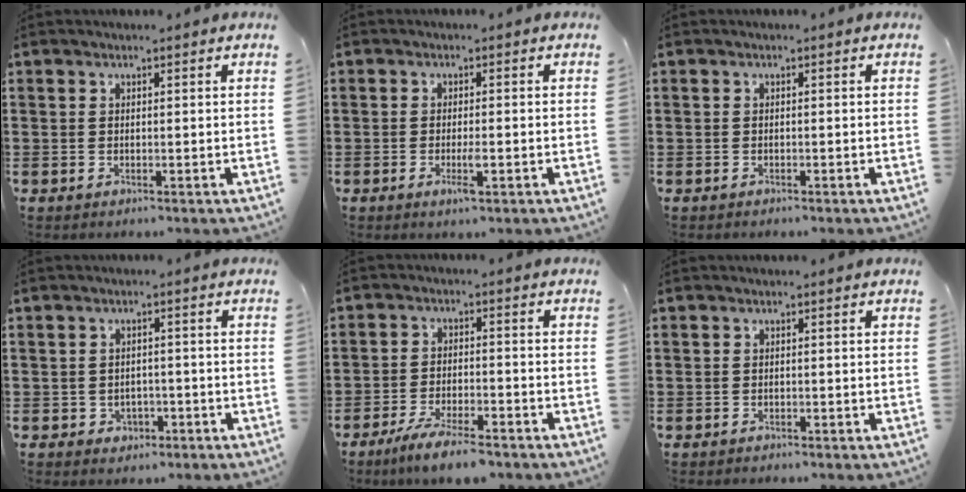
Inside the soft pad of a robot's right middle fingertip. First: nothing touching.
{"total": 2.7, "force": [-1.0, 0.6, 2.5], "torque": [-0.049, -0.003, -0.020]}
{"total": 0.6, "force": [-0.5, 0.1, 0.0], "torque": [-0.001, 0.001, -0.012]}
{"total": 1.7, "force": [-1.1, 1.2, 0.3], "torque": [-0.013, 0.002, -0.028]}
{"total": 6.0, "force": [-5.2, 0.5, 2.8], "torque": [-0.064, -0.007, -0.101]}
{"total": 0.9, "force": [-0.8, 0.3, -0.2], "torque": [0.000, 0.003, -0.020]}